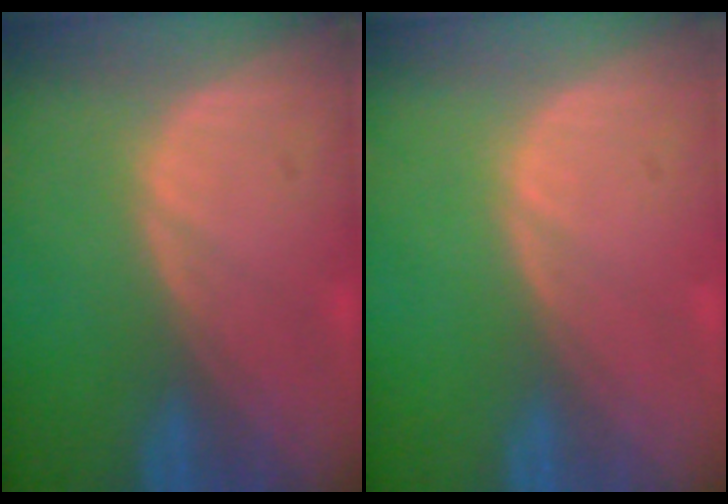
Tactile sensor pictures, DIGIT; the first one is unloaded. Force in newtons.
{"total": 0.0}